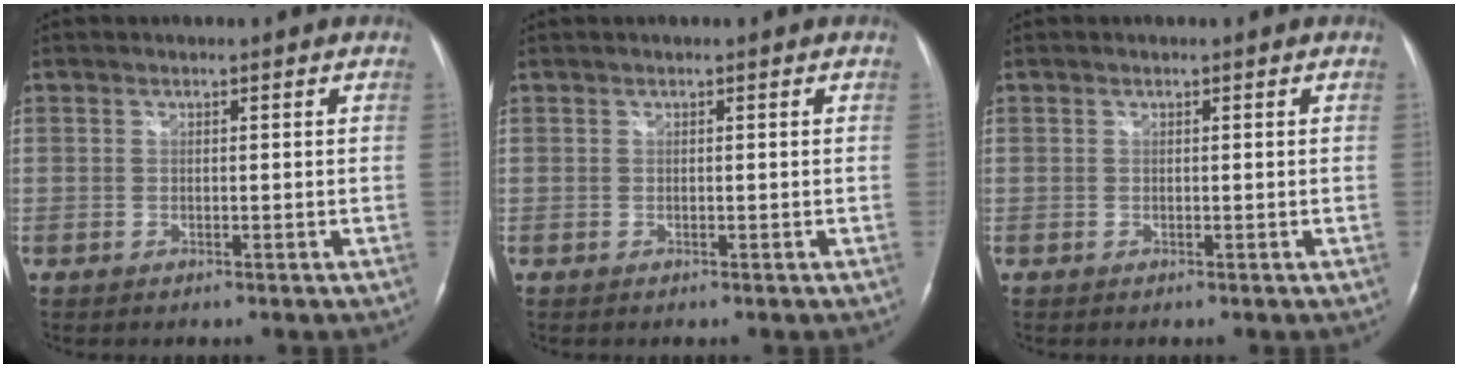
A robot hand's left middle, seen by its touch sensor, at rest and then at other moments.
{"total": 0.0}
{"total": 0.0}